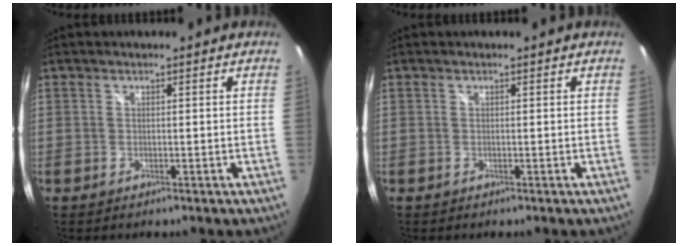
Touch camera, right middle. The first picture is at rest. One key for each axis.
{"total": 0.0}